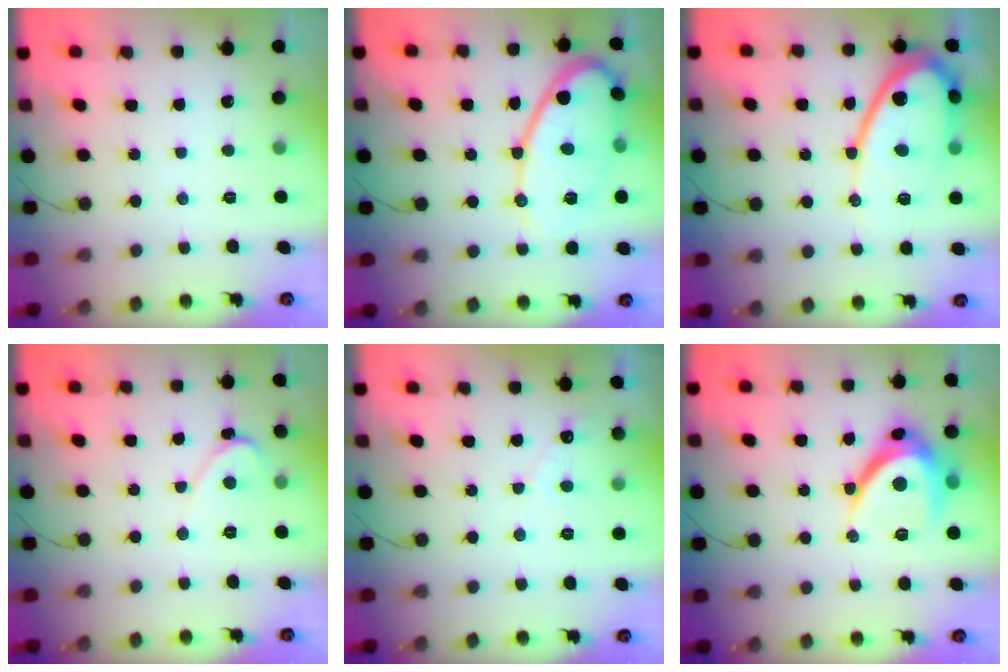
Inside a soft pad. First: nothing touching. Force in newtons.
{"total": 14.2, "press": 14.2, "slide": 0.7}
{"total": 15.0, "press": 14.9, "slide": 1.3}
{"total": 2.4, "press": 2.4, "slide": 0.2}
{"total": 2.9, "press": 2.9, "slide": 0.1}
{"total": 10.6, "press": 10.6, "slide": 0.6}